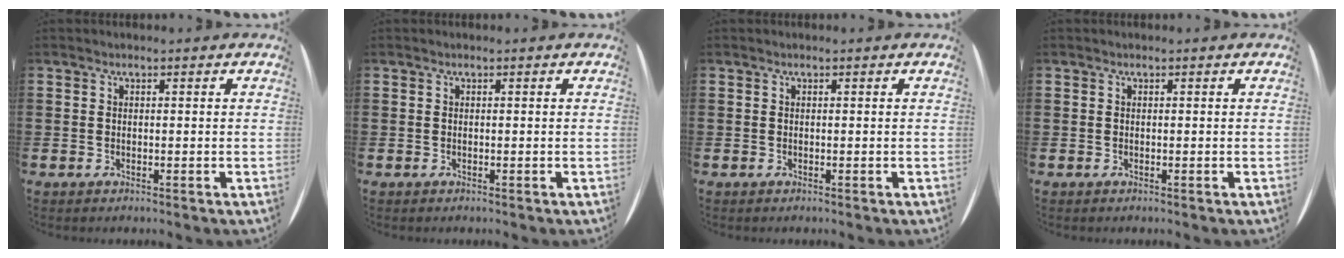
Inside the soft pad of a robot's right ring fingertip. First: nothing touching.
{"total": 0.0}
{"total": 0.0}
{"total": 0.0}